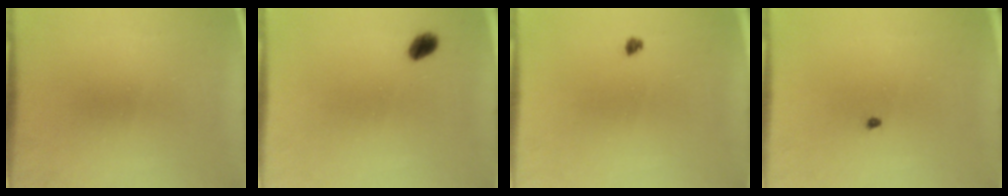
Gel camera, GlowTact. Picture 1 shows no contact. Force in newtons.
{"total": 2.8}
{"total": 1.0}
{"total": 0.6}